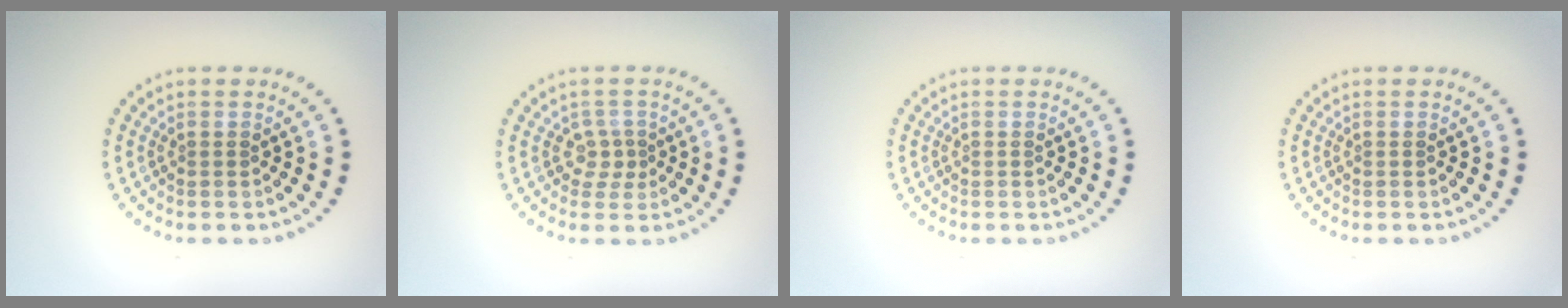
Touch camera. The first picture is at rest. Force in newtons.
{"total": 1.7, "press": 1.3, "slide": 1.1}
{"total": 0.0}
{"total": 0.0}